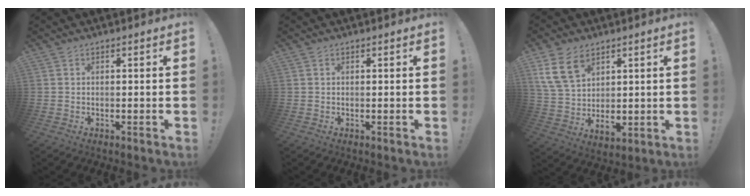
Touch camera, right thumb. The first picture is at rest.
{"total": 0.0}
{"total": 12.8, "force": [6.3, 8.8, 6.9], "torque": [-0.130, -0.030, 0.124]}